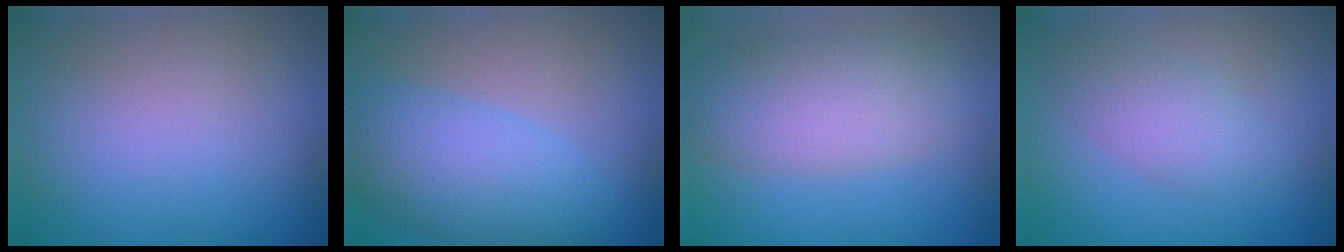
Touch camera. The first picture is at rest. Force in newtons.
{"total": 5.4, "press": 5.4, "slide": 0.2}
{"total": 5.6, "press": 5.6, "slide": 0.3}
{"total": 2.9, "press": 2.9, "slide": 0.1}